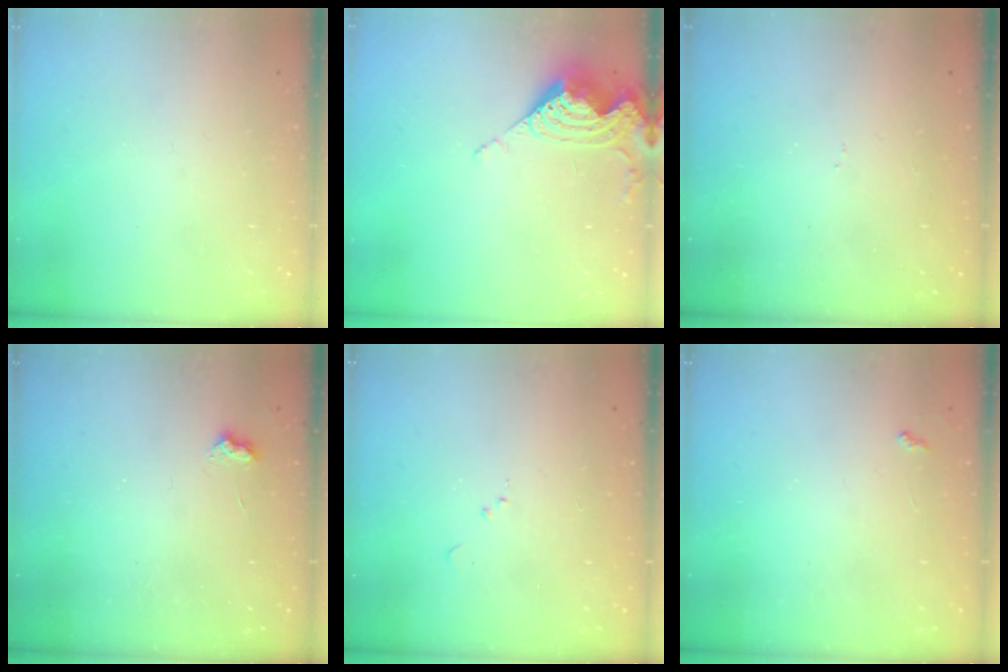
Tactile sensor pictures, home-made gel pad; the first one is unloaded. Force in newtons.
{"total": 8.6, "press": 8.5, "slide": 0.9}
{"total": 6.4, "press": 6.3, "slide": 0.8}
{"total": 4.0, "press": 3.9, "slide": 0.5}
{"total": 5.7, "press": 5.7, "slide": 0.8}
{"total": 3.4, "press": 3.3, "slide": 0.5}